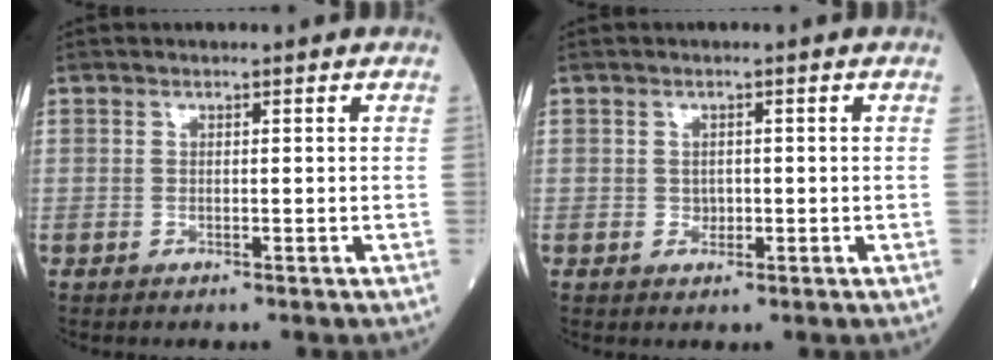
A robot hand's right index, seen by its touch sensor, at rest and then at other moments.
{"total": 1.2, "force": [-0.1, 1.1, 0.5], "torque": [-0.004, 0.002, 0.002]}